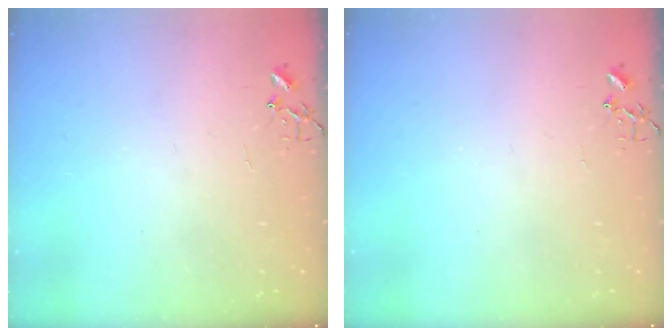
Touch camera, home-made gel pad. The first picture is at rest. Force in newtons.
{"total": 0.0}